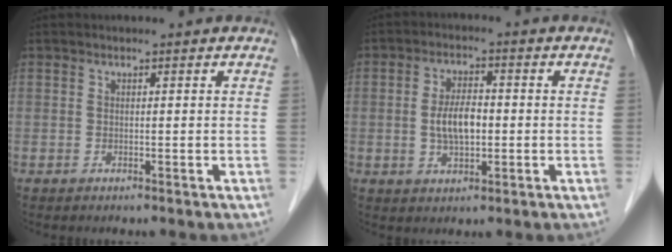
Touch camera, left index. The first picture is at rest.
{"total": 5.6, "force": [-0.7, 2.4, 5.0], "torque": [-0.103, -0.001, -0.010]}